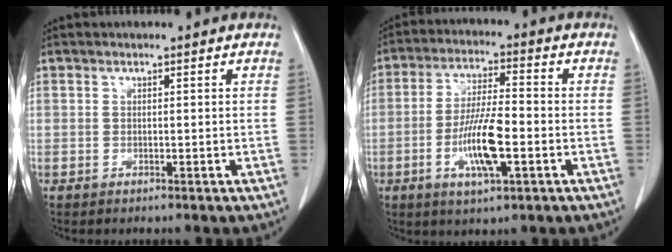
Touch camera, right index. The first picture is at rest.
{"total": 9.7, "force": [-2.9, 1.9, 9.1], "torque": [-0.177, -0.003, -0.051]}